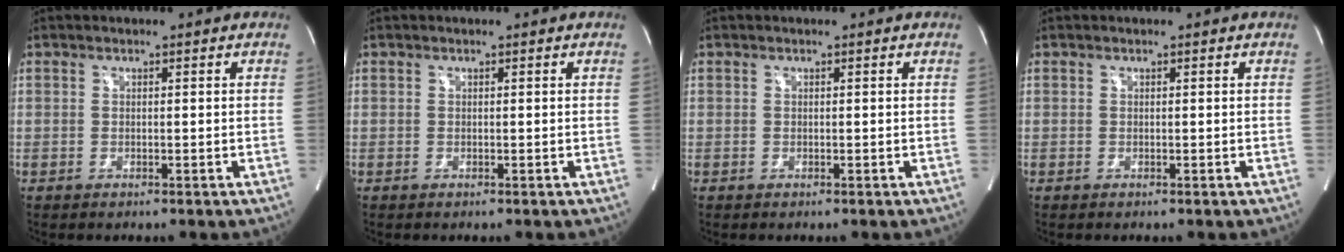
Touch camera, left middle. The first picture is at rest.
{"total": 0.0}
{"total": 0.0}
{"total": 0.0}